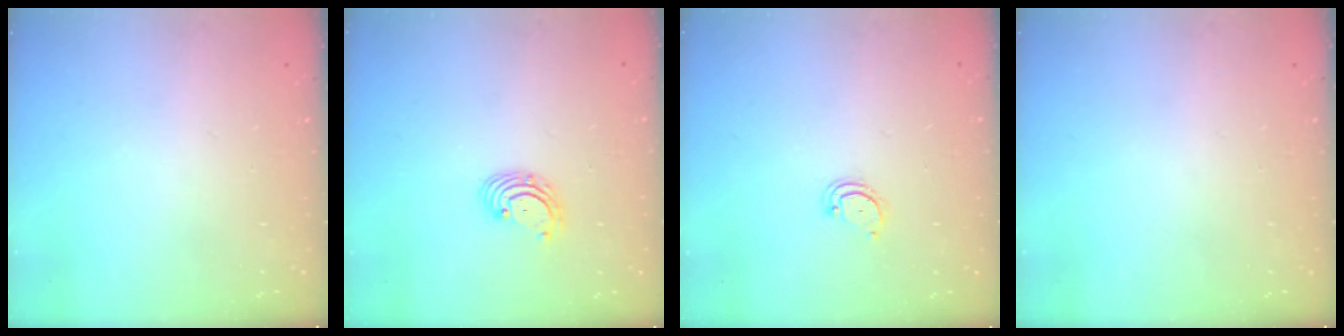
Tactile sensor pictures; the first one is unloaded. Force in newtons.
{"total": 2.9, "press": 2.9, "slide": 0.3}
{"total": 2.3, "press": 2.3, "slide": 0.2}
{"total": 0.0}